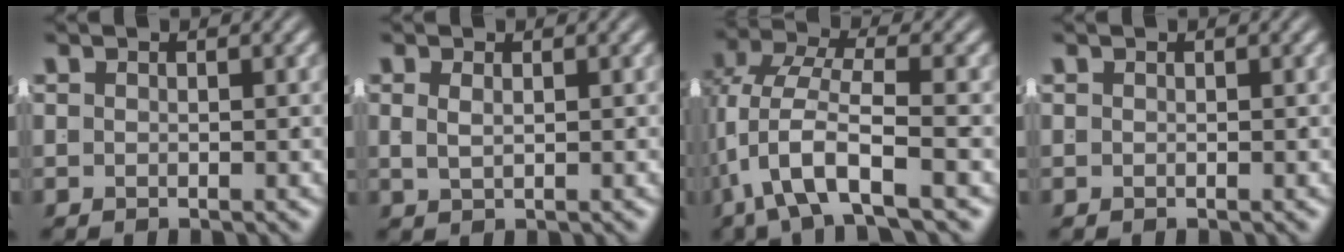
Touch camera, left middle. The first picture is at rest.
{"total": 0.9, "force": [0.4, -0.5, 0.7], "torque": [-0.007, -0.007, 0.019]}
{"total": 5.4, "force": [-1.2, 2.1, 4.8], "torque": [-0.111, -0.015, -0.012]}
{"total": 0.0}